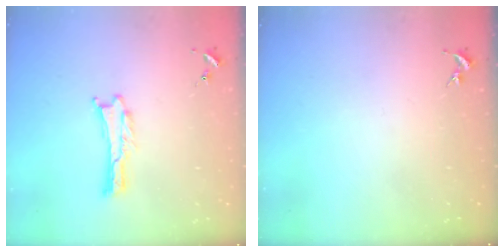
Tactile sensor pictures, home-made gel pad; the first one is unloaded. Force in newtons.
{"total": 0.0}